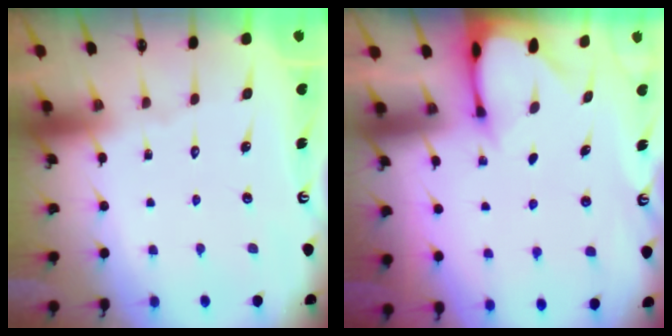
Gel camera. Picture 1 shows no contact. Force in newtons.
{"total": 2.1, "press": 2.1, "slide": 0.1}